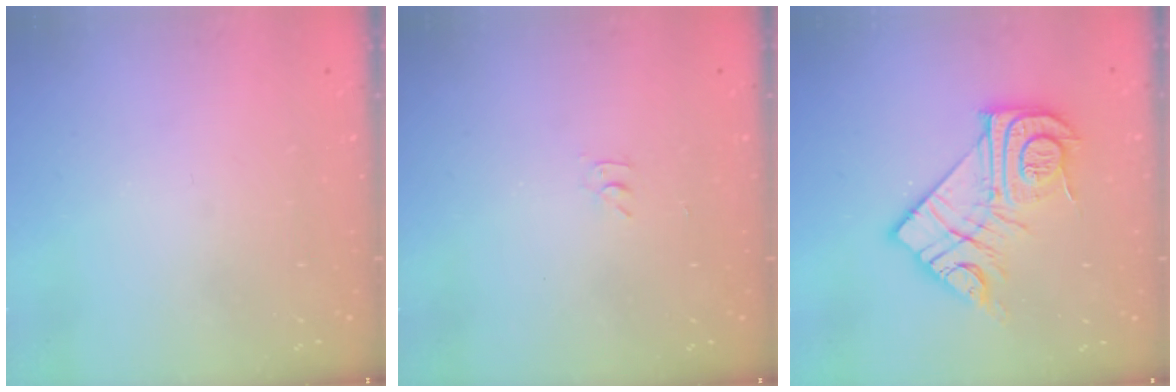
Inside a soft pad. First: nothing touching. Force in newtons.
{"total": 2.8, "press": 2.8, "slide": 0.4}
{"total": 16.9, "press": 16.9, "slide": 1.5}